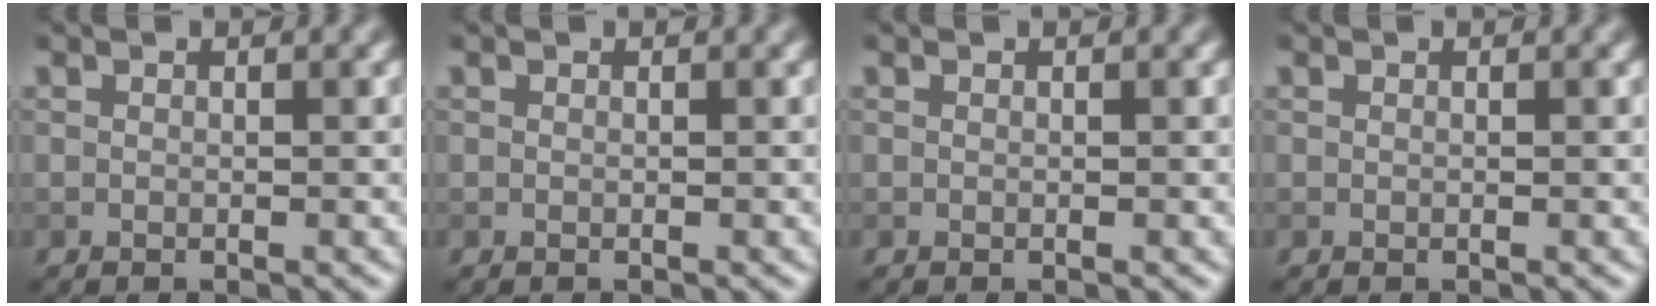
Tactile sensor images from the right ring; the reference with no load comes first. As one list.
[{"total": 0.0}, {"total": 0.0}, {"total": 0.0}]